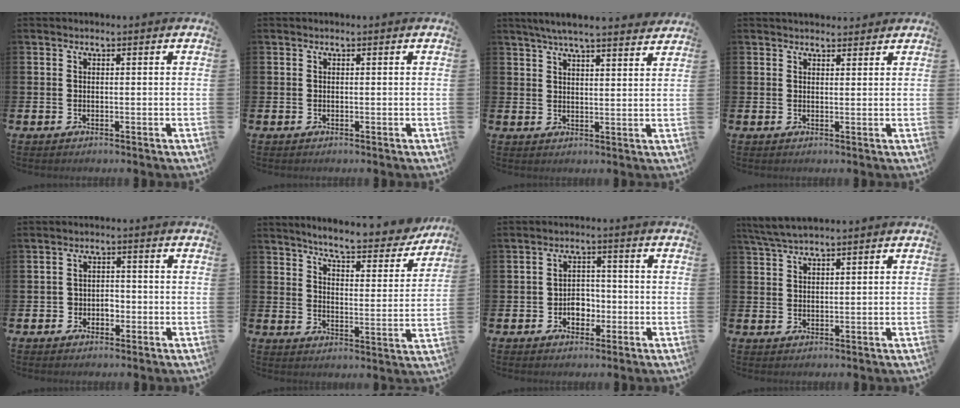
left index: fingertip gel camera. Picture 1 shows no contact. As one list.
[{"total": 0.0}, {"total": 5.7, "force": [5.4, 0.0, 1.7], "torque": [-0.046, -0.022, 0.096]}, {"total": 2.3, "force": [2.2, 0.7, 0.0], "torque": [0.003, -0.009, 0.040]}, {"total": 2.1, "force": [-0.8, 1.8, 0.8], "torque": [-0.011, 0.002, -0.021]}, {"total": 6.1, "force": [5.8, 0.5, 1.8], "torque": [-0.058, -0.045, 0.094]}, {"total": 3.2, "force": [-1.2, 2.5, 1.5], "torque": [-0.018, 0.000, -0.031]}, {"total": 3.5, "force": [3.2, 0.4, 1.5], "torque": [-0.042, -0.003, 0.061]}]